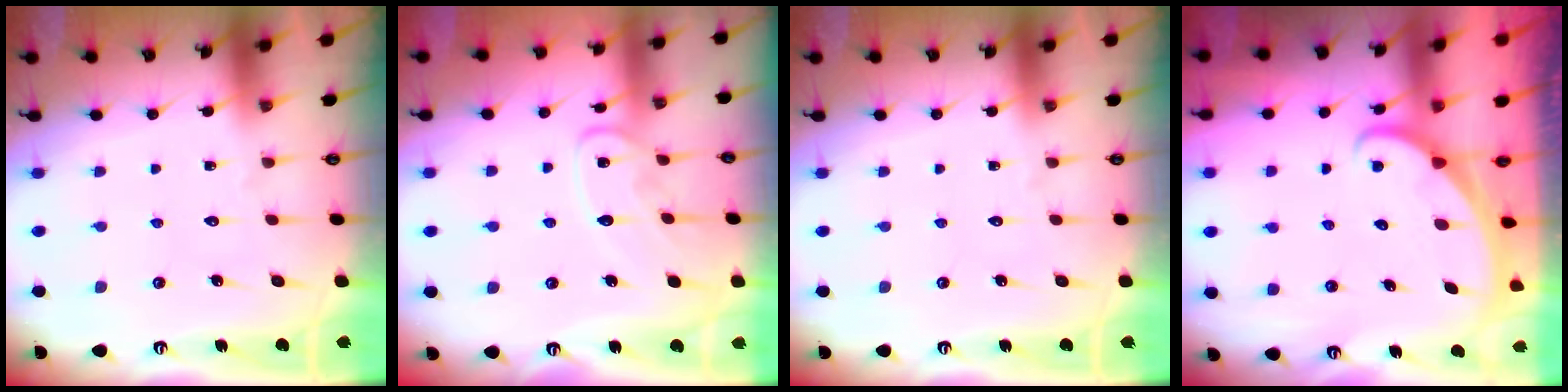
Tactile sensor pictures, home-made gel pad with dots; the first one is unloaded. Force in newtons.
{"total": 10.5, "press": 10.5, "slide": 0.5}
{"total": 0.0}
{"total": 1.7, "press": 1.6, "slide": 0.1}